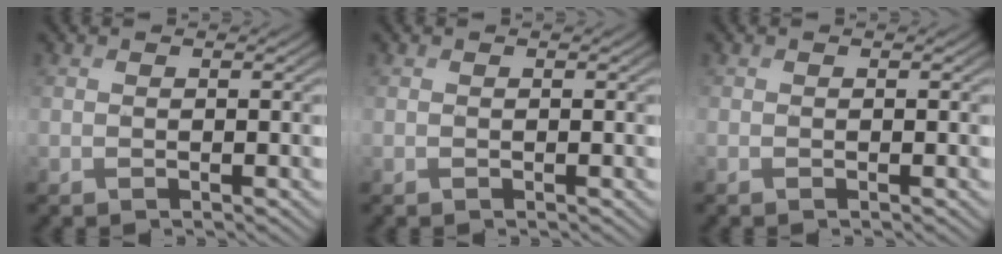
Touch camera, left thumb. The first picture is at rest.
{"total": 0.0}
{"total": 0.0}